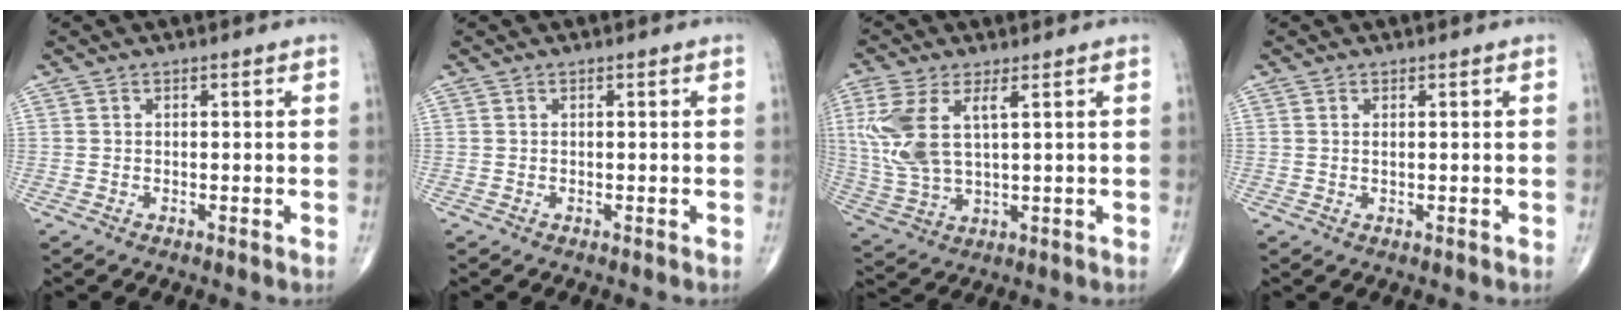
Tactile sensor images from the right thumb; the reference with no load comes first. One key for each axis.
{"total": 0.0}
{"total": 11.7, "fx": 3.3, "fy": 5.2, "fz": 10.0, "tx": -0.241, "ty": -0.007, "tz": 0.078}
{"total": 0.7, "fx": 0.3, "fy": 0.2, "fz": 0.6, "tx": -0.016, "ty": 0.000, "tz": 0.006}